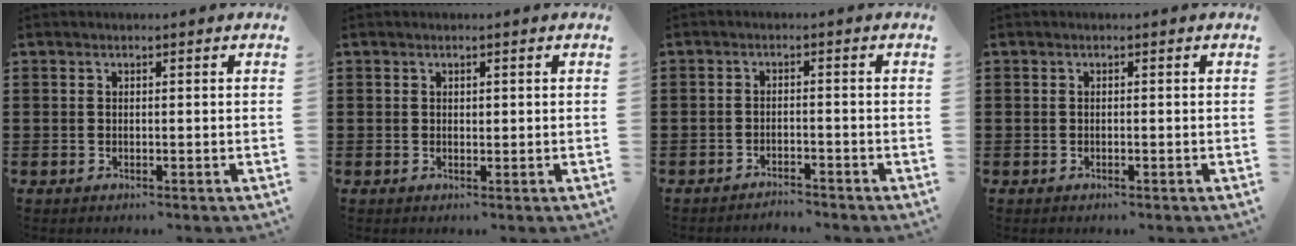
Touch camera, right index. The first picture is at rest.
{"total": 0.6, "force": [0.3, 0.5, 0.3], "torque": [-0.005, 0.004, 0.005]}
{"total": 2.0, "force": [-2.0, 0.0, 0.1], "torque": [-0.008, 0.002, -0.043]}
{"total": 0.0}